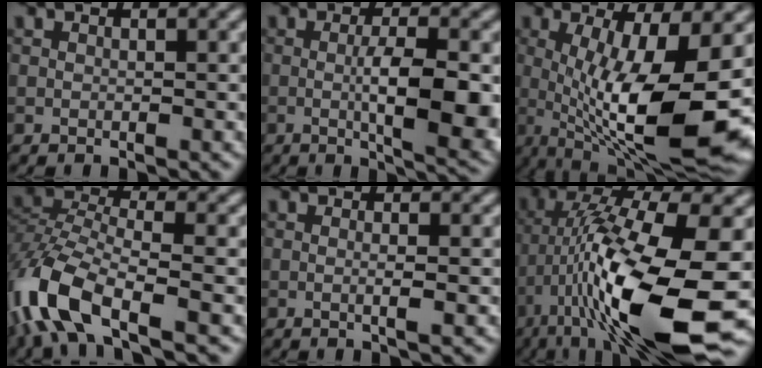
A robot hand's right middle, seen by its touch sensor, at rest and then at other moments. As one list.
[{"total": 7.0, "force": [-0.9, 1.7, 6.7], "torque": [-0.108, -0.007, -0.010]}, {"total": 13.5, "force": [-1.1, 3.6, 12.9], "torque": [-0.200, -0.018, -0.015]}, {"total": 8.6, "force": [-4.9, 3.6, 6.1], "torque": [-0.137, -0.002, -0.108]}, {"total": 1.6, "force": [-0.1, 0.4, 1.5], "torque": [-0.020, -0.002, -0.007]}, {"total": 15.2, "force": [-4.3, 4.6, 13.9], "torque": [-0.260, -0.005, -0.072]}]